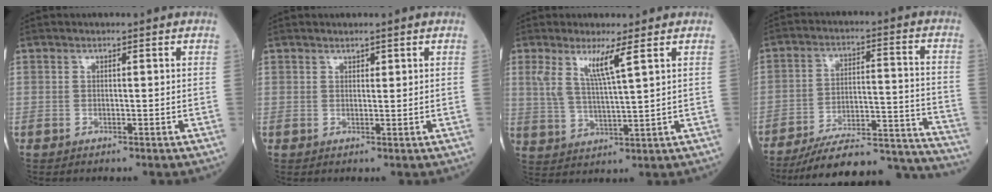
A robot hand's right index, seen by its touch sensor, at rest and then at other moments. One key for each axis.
{"total": 0.8, "fx": 0.6, "fy": 0.4, "fz": 0.3, "tx": -0.005, "ty": 0.001, "tz": 0.010}
{"total": 5.8, "fx": 2.9, "fy": -0.2, "fz": 5.0, "tx": -0.105, "ty": -0.004, "tz": 0.061}
{"total": 24.2, "fx": -22.9, "fy": 2.6, "fz": 7.2, "tx": -0.072, "ty": 0.025, "tz": -0.328}